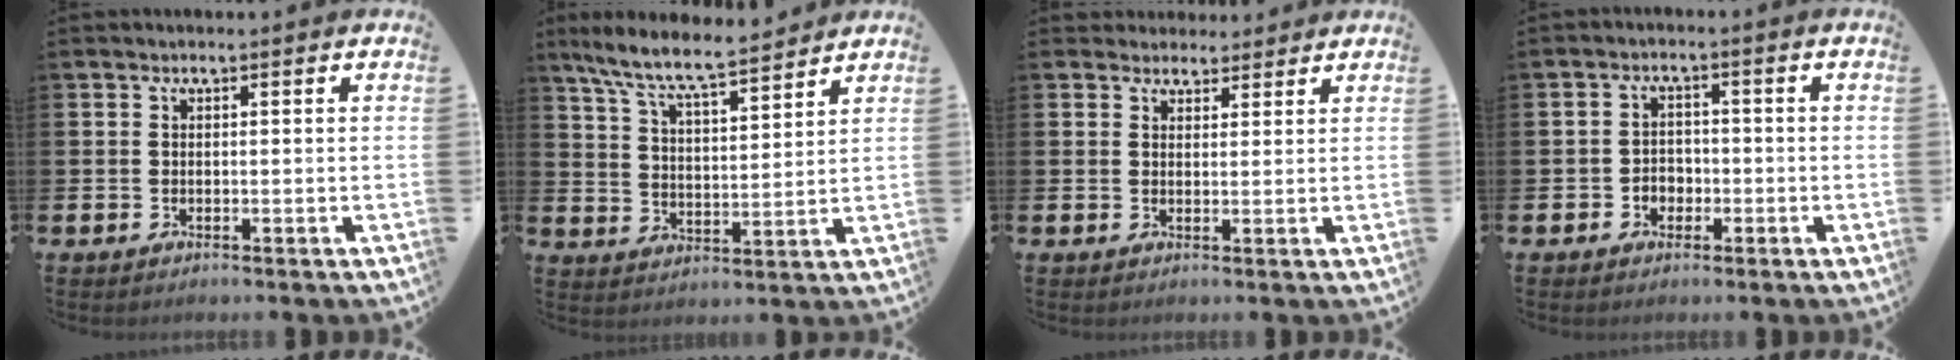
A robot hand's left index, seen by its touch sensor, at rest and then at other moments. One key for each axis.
{"total": 8.3, "fx": 7.6, "fy": 0.8, "fz": 3.4, "tx": -0.091, "ty": -0.047, "tz": 0.133}
{"total": 3.1, "fx": 2.8, "fy": 1.3, "fz": -0.2, "tx": 0.010, "ty": -0.010, "tz": 0.049}
{"total": 2.5, "fx": -1.2, "fy": 2.0, "fz": 0.8, "tx": -0.013, "ty": 0.004, "tz": -0.030}